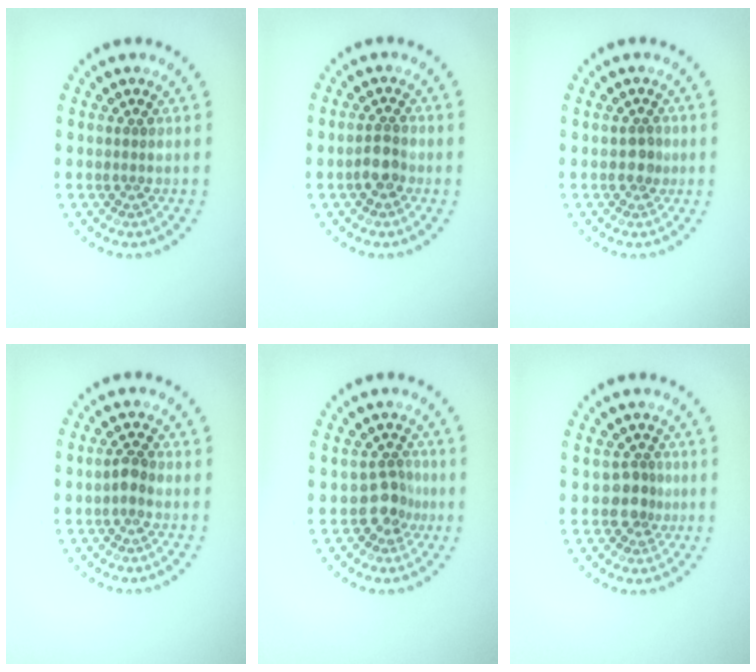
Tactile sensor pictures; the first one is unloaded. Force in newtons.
{"total": 2.0, "press": 1.8, "slide": 0.8}
{"total": 1.2, "press": 1.2, "slide": 0.3}
{"total": 1.3, "press": 1.2, "slide": 0.3}
{"total": 2.2, "press": 1.7, "slide": 1.4}
{"total": 2.1, "press": 1.7, "slide": 1.3}